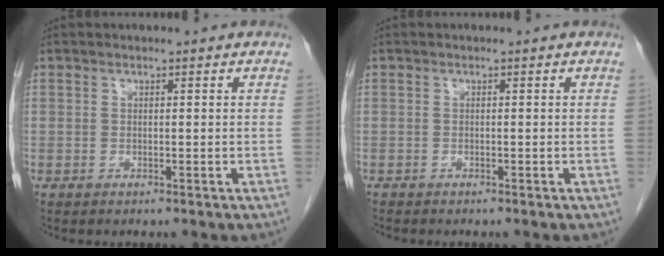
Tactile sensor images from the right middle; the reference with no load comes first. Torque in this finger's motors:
{"motor_torque": [0.26, 0.20, -0.04, 0.01]}